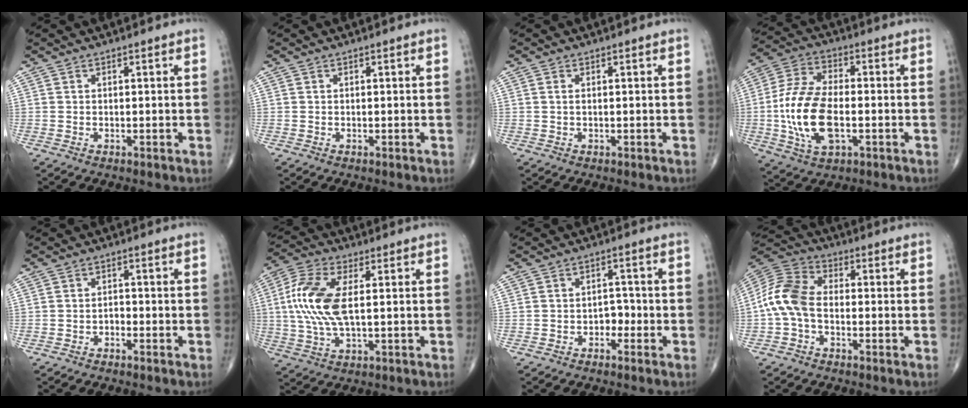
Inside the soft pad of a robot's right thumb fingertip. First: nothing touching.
{"total": 0.0}
{"total": 0.7, "force": [0.2, 0.3, 0.6], "torque": [-0.017, 0.004, 0.004]}
{"total": 15.5, "force": [-2.5, 8.0, 13.1], "torque": [-0.269, 0.014, -0.046]}
{"total": 1.3, "force": [-0.9, 0.8, 0.6], "torque": [-0.004, 0.007, -0.019]}
{"total": 12.1, "force": [1.3, 5.3, 10.9], "torque": [-0.250, 0.006, 0.024]}
{"total": 2.6, "force": [-1.3, 1.9, 1.4], "torque": [-0.004, 0.014, -0.024]}
{"total": 10.0, "force": [-1.5, 6.3, 7.6], "torque": [-0.155, 0.030, -0.044]}